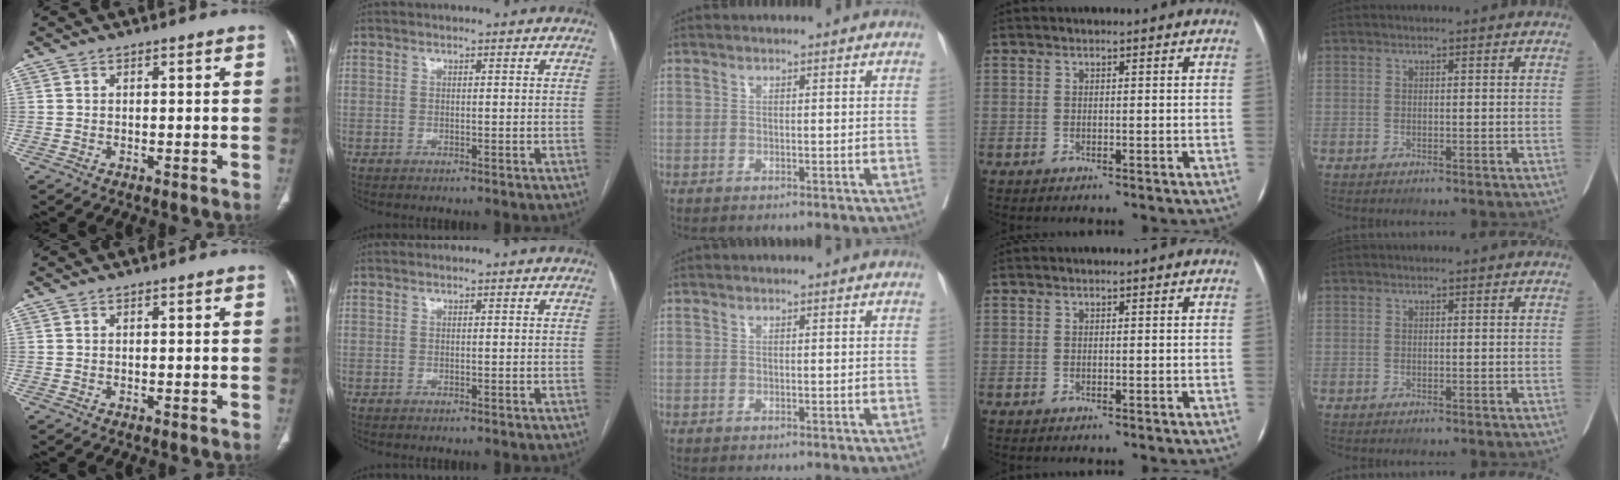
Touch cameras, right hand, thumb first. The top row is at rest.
{}